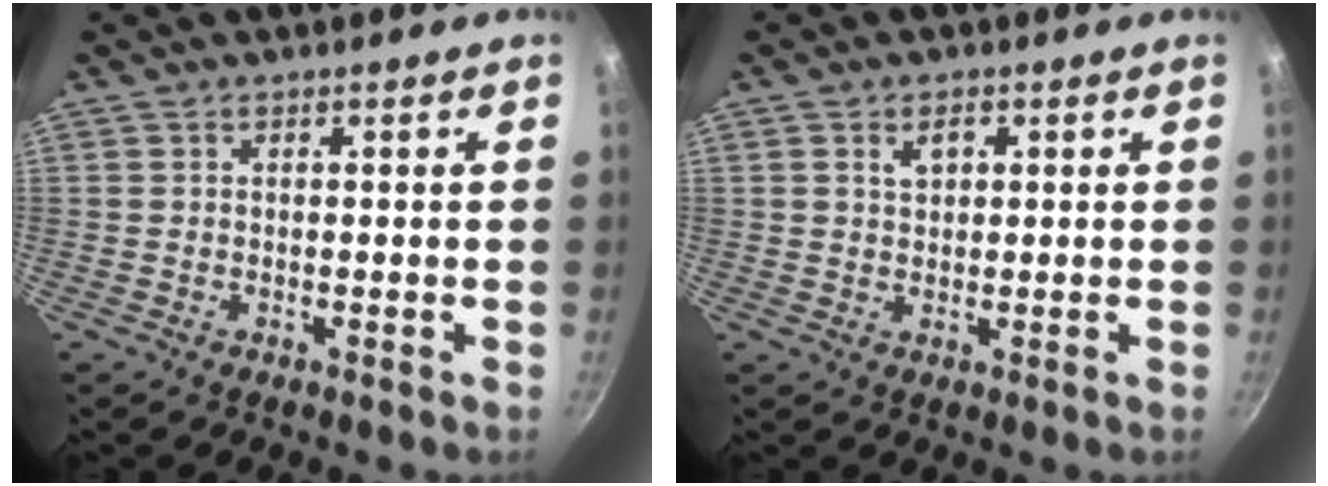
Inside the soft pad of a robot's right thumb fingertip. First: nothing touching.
{"total": 3.1, "force": [1.1, 2.1, 2.0], "torque": [-0.019, 0.001, 0.018]}